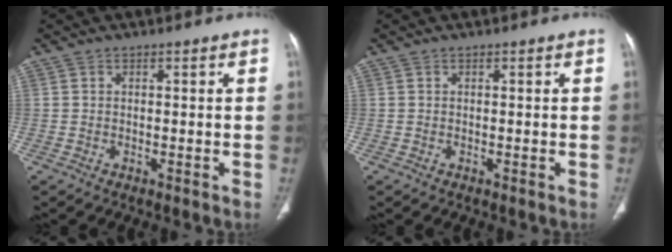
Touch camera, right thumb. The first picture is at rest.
{"total": 0.0}